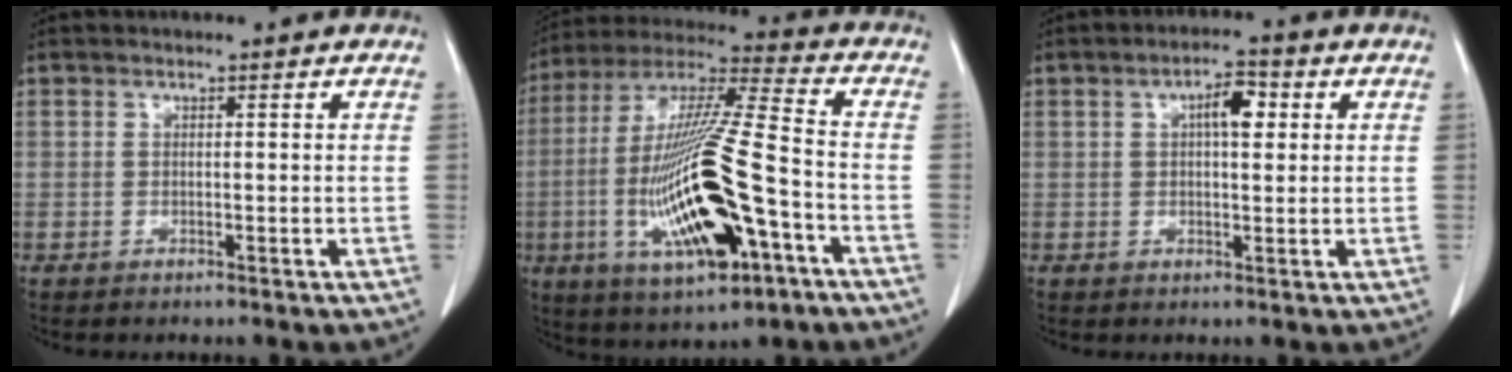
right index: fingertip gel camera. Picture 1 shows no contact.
{"total": 21.6, "force": [-6.2, 3.7, 20.3], "torque": [-0.427, -0.021, -0.104]}
{"total": 4.5, "force": [1.3, 1.5, 4.0], "torque": [-0.068, 0.011, 0.018]}